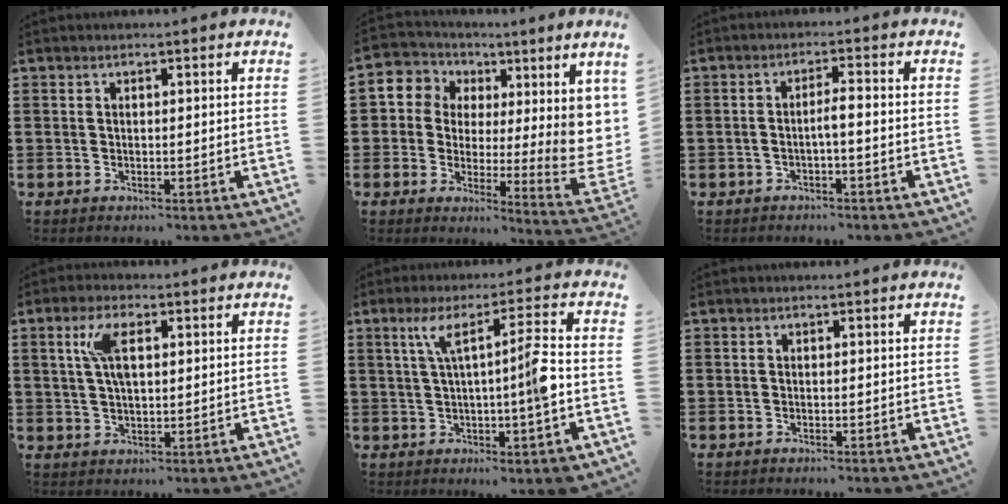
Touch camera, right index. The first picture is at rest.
{"total": 6.7, "force": [2.8, 5.9, 1.8], "torque": [-0.051, -0.028, 0.059]}
{"total": 2.1, "force": [-0.9, 0.0, 1.9], "torque": [-0.035, 0.002, -0.018]}
{"total": 5.8, "force": [1.9, 2.3, 5.0], "torque": [-0.108, 0.010, 0.030]}
{"total": 9.8, "force": [0.2, 0.3, 9.8], "torque": [-0.157, -0.001, -0.008]}
{"total": 0.0}